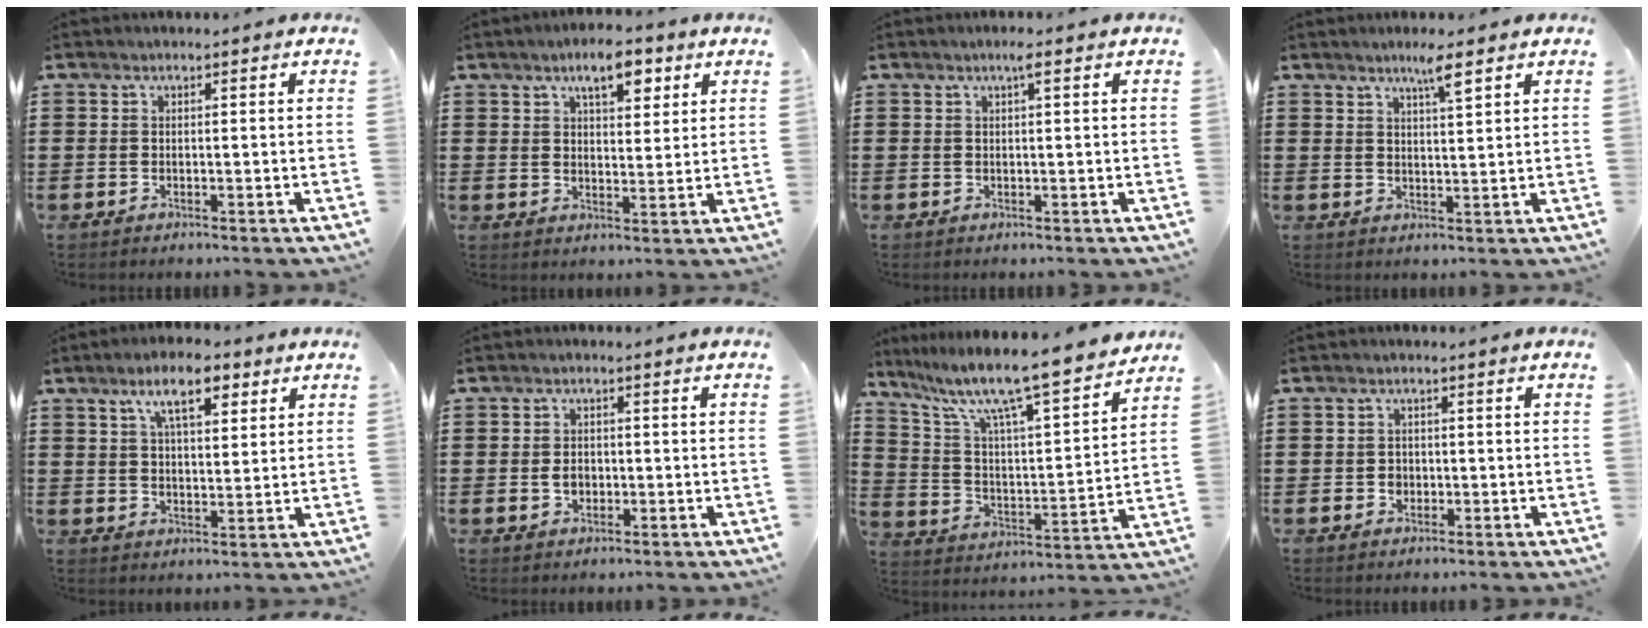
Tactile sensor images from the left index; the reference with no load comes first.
{"total": 6.6, "force": [4.1, 2.9, 4.3], "torque": [-0.065, 0.000, 0.065]}
{"total": 1.7, "force": [0.8, 0.1, 1.5], "torque": [-0.031, 0.003, 0.013]}
{"total": 4.2, "force": [3.1, 0.1, 2.9], "torque": [-0.047, -0.003, 0.049]}
{"total": 8.0, "force": [4.9, 2.8, 5.8], "torque": [-0.102, -0.001, 0.080]}
{"total": 2.2, "force": [-0.3, 1.6, 1.4], "torque": [-0.031, 0.006, -0.009]}
{"total": 10.4, "force": [8.8, 0.2, 5.6], "torque": [-0.135, -0.068, 0.140]}
{"total": 1.5, "force": [-0.3, 1.4, 0.3], "torque": [-0.011, 0.005, -0.009]}